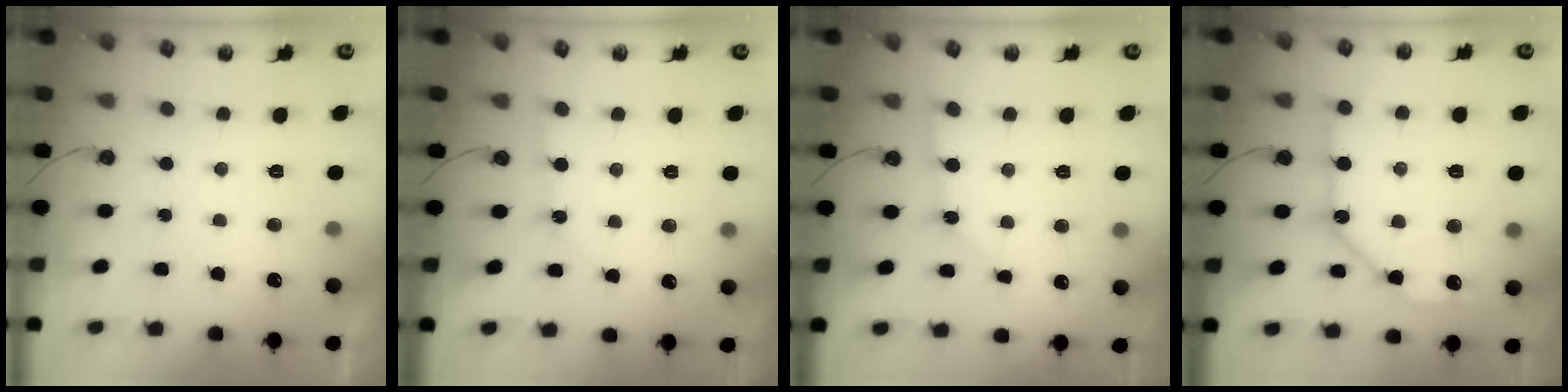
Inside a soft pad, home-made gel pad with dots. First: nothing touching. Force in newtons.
{"total": 4.9, "press": 4.9, "slide": 0.5}
{"total": 2.8, "press": 2.8, "slide": 0.2}
{"total": 13.0, "press": 12.9, "slide": 1.2}